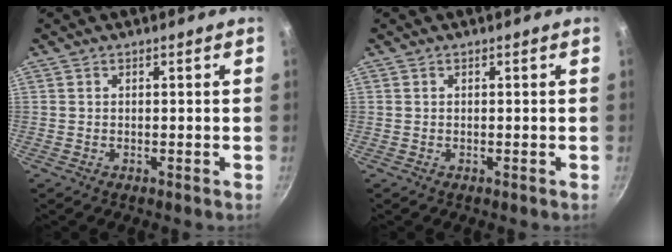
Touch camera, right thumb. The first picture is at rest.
{"total": 0.0}